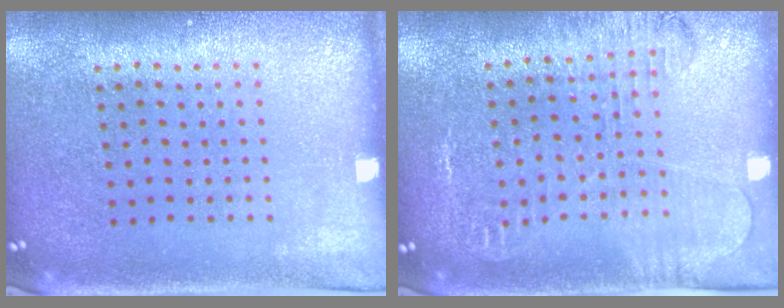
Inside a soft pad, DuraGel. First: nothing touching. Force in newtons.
{"total": 1.8, "press": 1.8, "slide": 0.4}